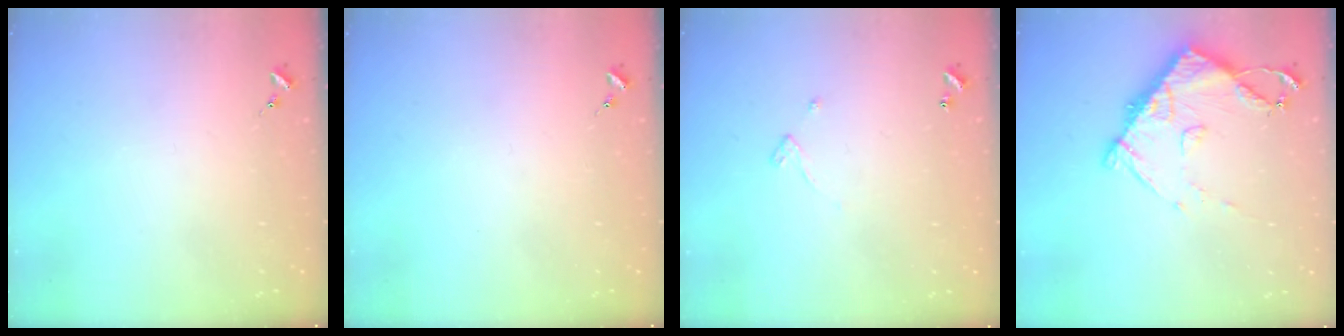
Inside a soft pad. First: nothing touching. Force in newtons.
{"total": 0.0}
{"total": 3.2, "press": 3.1, "slide": 0.3}
{"total": 10.7, "press": 10.7, "slide": 1.3}